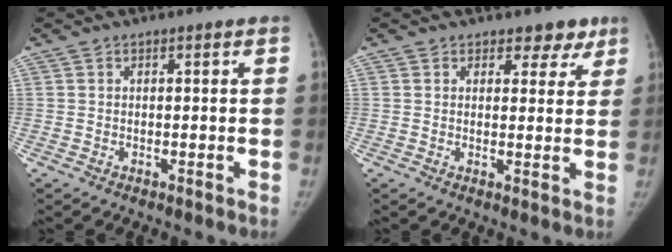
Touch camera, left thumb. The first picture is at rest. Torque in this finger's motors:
{"motor_torque": [-0.12, 0.06, -0.22, 0.01, 0.04]}